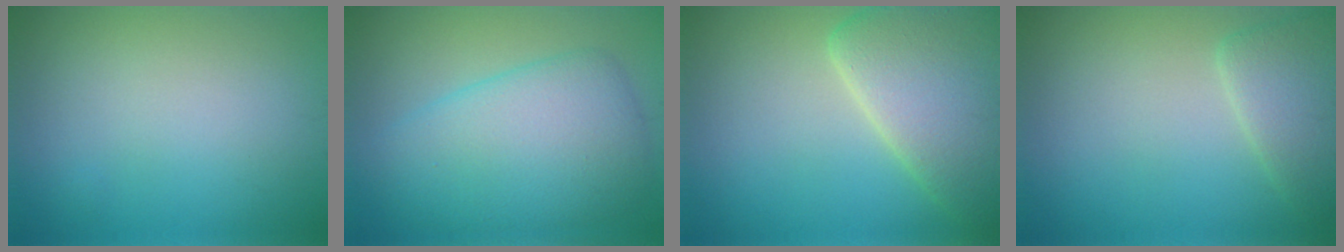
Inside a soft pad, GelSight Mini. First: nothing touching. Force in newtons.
{"total": 7.5, "press": 7.5, "slide": 0.1}
{"total": 8.6, "press": 8.6, "slide": 0.7}
{"total": 3.2, "press": 3.2, "slide": 0.3}